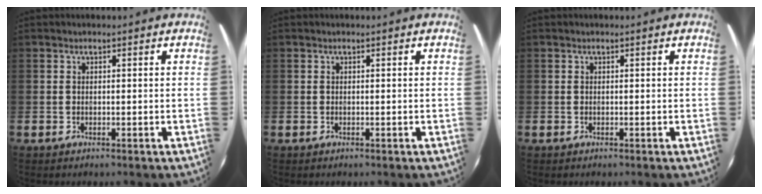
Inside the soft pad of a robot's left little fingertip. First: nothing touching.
{"total": 0.0}
{"total": 0.0}